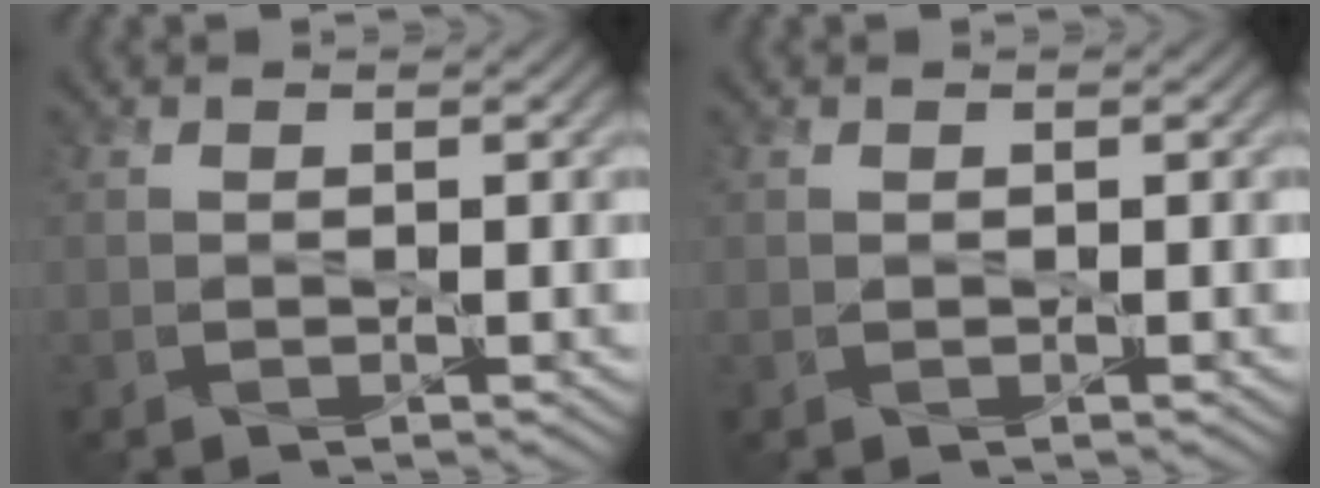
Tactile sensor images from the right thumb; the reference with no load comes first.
{"total": 0.0}